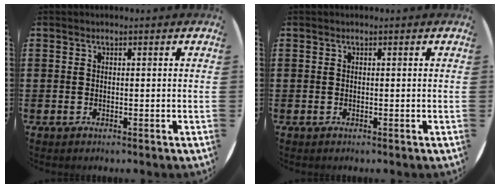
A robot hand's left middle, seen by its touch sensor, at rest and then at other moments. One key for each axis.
{"total": 0.0}